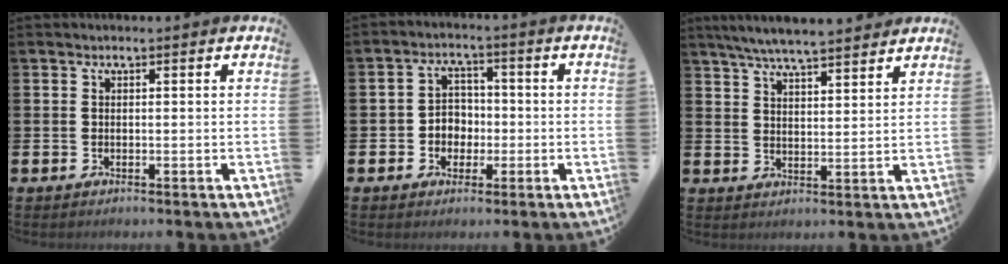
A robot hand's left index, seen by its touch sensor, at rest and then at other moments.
{"total": 3.7, "force": [-0.6, 3.5, 1.3], "torque": [-0.022, 0.002, -0.021]}
{"total": 6.0, "force": [5.8, 0.2, 1.7], "torque": [-0.050, -0.026, 0.104]}